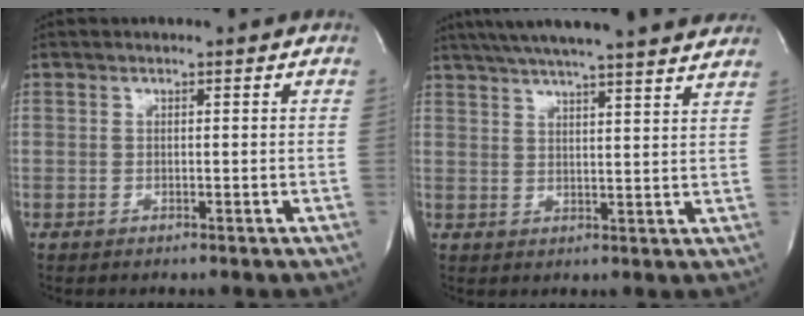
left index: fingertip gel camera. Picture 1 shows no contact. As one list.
[{"total": 22.7, "force": [20.0, 1.2, 10.7], "torque": [-0.179, 0.018, 0.262]}]